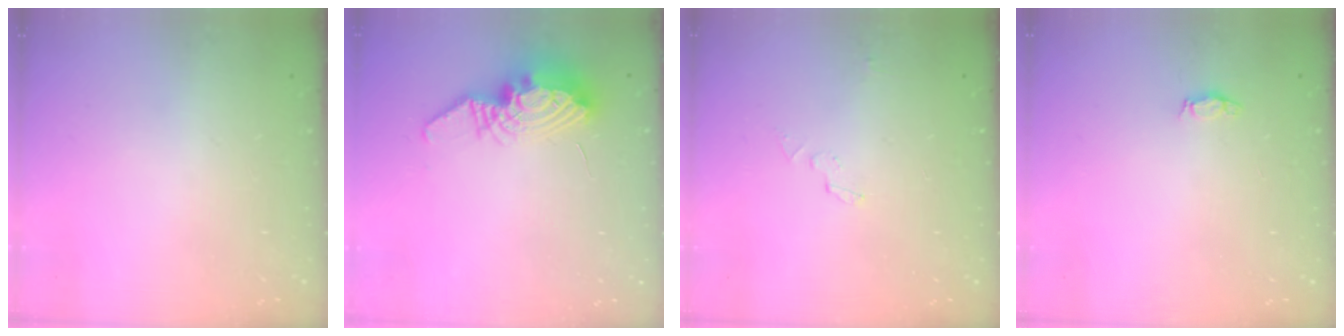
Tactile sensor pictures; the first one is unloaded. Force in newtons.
{"total": 10.2, "press": 10.1, "slide": 0.8}
{"total": 2.8, "press": 2.8, "slide": 0.2}
{"total": 2.9, "press": 2.9, "slide": 0.4}